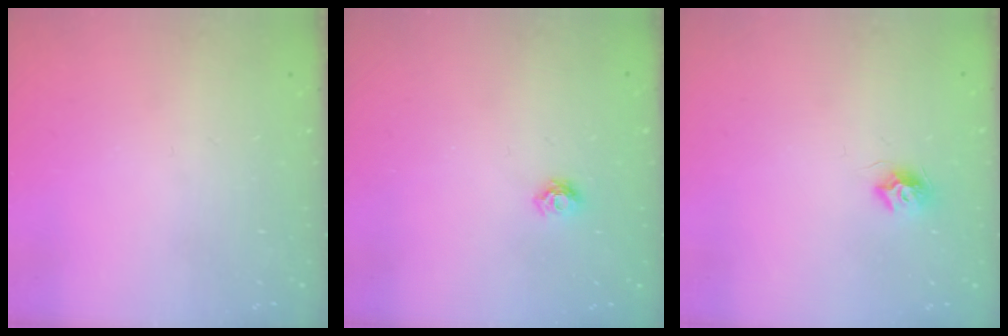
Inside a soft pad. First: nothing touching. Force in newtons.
{"total": 4.9, "press": 4.8, "slide": 0.6}
{"total": 7.4, "press": 7.4, "slide": 0.0}